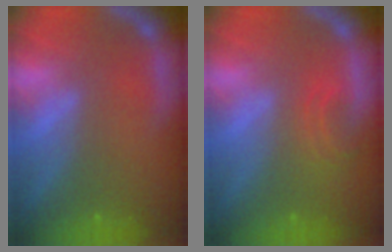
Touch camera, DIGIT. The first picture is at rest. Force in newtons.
{"total": 1.9}